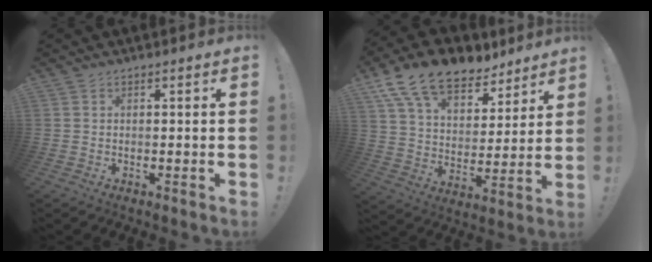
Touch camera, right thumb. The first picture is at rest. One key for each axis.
{"total": 16.6, "fx": 11.8, "fy": 8.8, "fz": 7.7, "tx": -0.133, "ty": -0.080, "tz": 0.217}